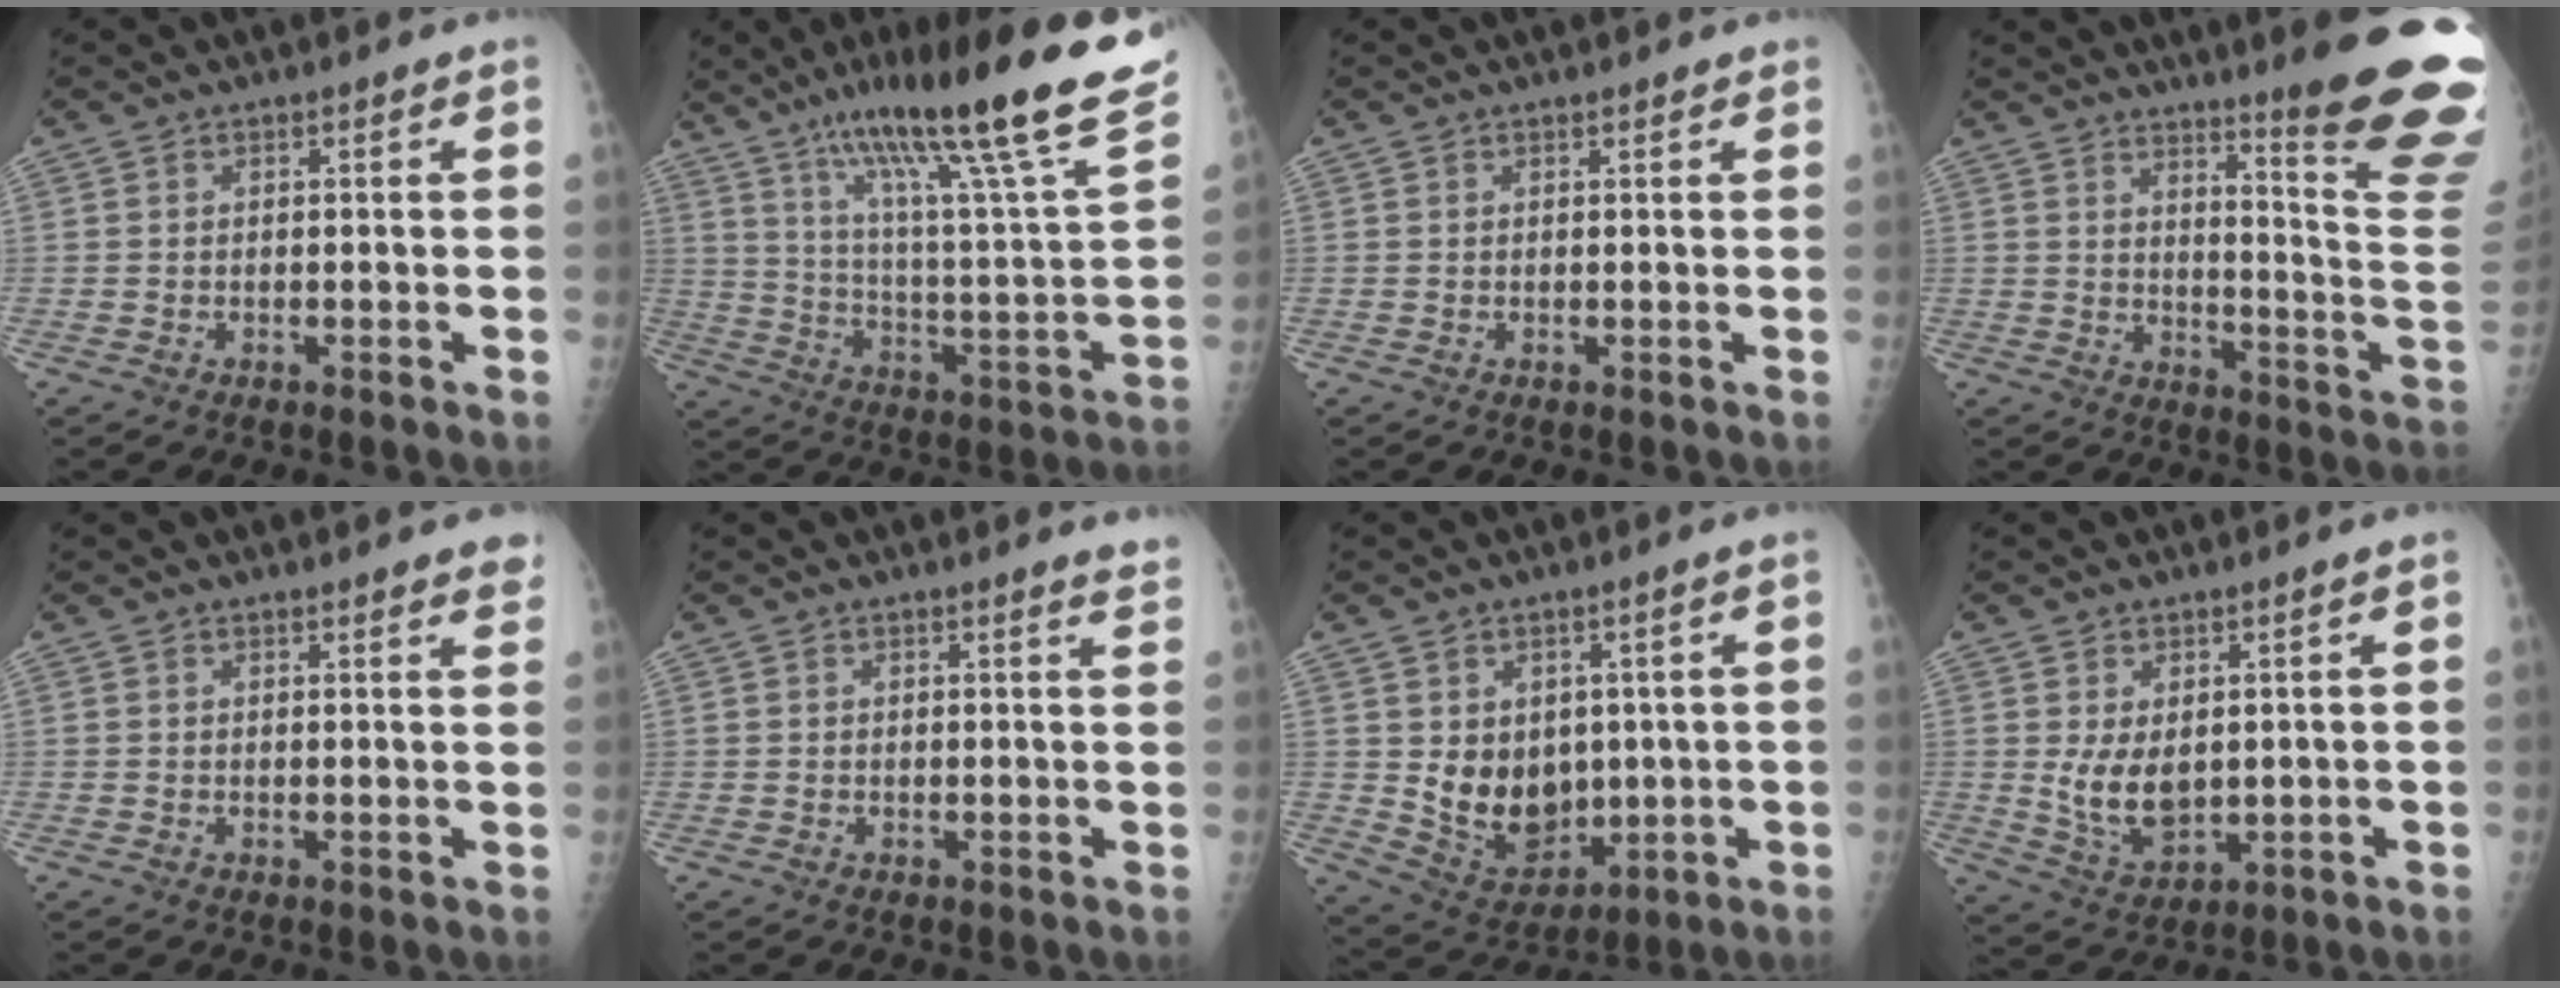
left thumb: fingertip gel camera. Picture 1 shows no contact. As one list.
[{"total": 29.8, "force": [19.7, 3.3, 22.1], "torque": [-0.335, -0.062, 0.306]}, {"total": 0.8, "force": [0.7, 0.2, 0.3], "torque": [-0.004, -0.001, 0.009]}, {"total": 20.7, "force": [14.5, 1.3, 14.7], "torque": [-0.164, -0.125, 0.190]}, {"total": 5.6, "force": [4.9, 1.1, 2.5], "torque": [-0.010, -0.015, 0.047]}, {"total": 2.9, "force": [2.8, 0.1, 0.8], "torque": [-0.008, -0.019, 0.018]}, {"total": 10.6, "force": [0.9, 8.0, 6.9], "torque": [-0.072, -0.024, 0.045]}, {"total": 7.6, "force": [1.2, 4.3, 6.2], "torque": [-0.099, -0.020, 0.043]}]